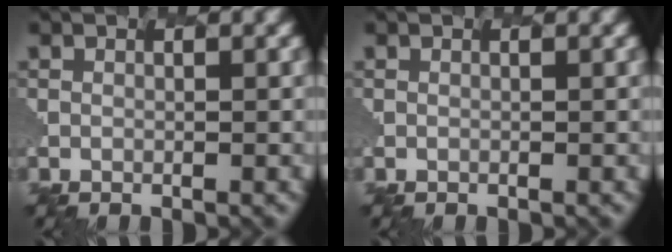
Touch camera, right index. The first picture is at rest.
{"total": 0.0}